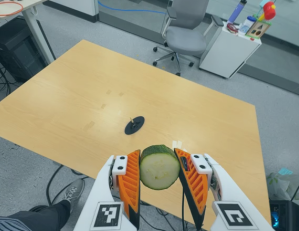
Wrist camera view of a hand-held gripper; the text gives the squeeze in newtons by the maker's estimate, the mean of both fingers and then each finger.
{"total": 9.5, "left": 8.4, "right": 10.6}